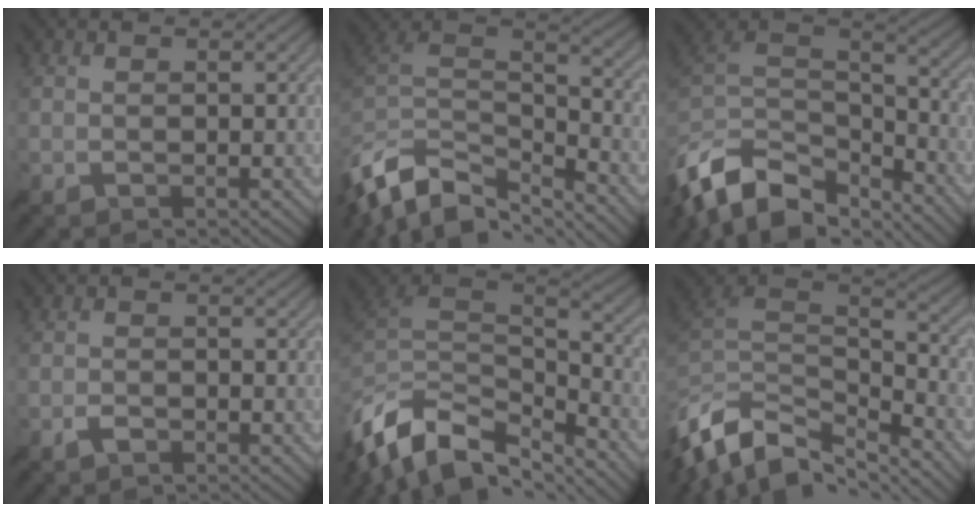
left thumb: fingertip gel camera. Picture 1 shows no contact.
{"total": 13.5, "force": [-9.0, 6.2, 7.9], "torque": [-0.210, -0.013, -0.153]}
{"total": 14.4, "force": [-9.9, 7.2, 7.6], "torque": [-0.212, -0.012, -0.167]}
{"total": 1.2, "force": [-0.8, 0.6, 0.6], "torque": [-0.009, 0.000, -0.018]}
{"total": 14.6, "force": [-8.9, 7.4, 8.8], "torque": [-0.238, -0.026, -0.146]}
{"total": 13.9, "force": [-8.2, 6.4, 9.2], "torque": [-0.238, -0.019, -0.138]}